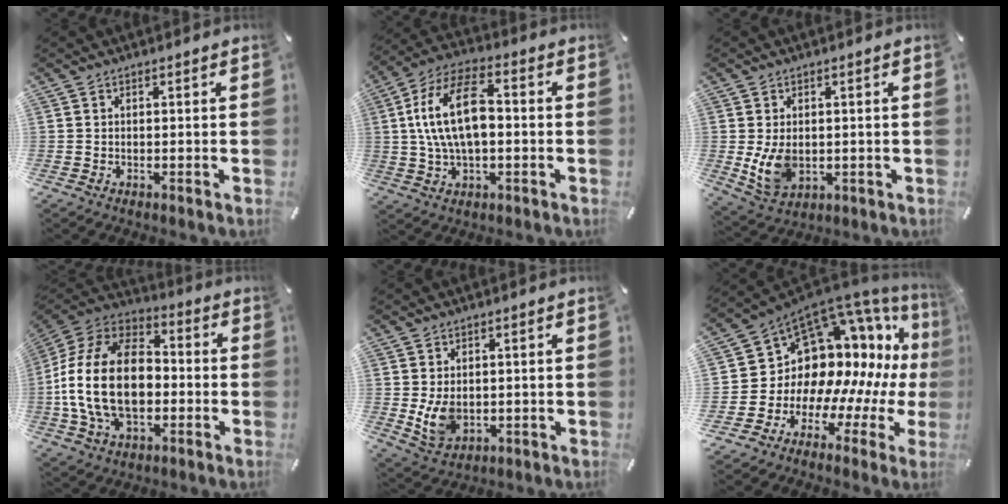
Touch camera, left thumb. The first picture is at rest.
{"total": 15.3, "force": [0.9, 8.5, 12.7], "torque": [-0.261, 0.011, 0.016]}
{"total": 7.7, "force": [0.0, 5.7, 5.1], "torque": [-0.112, -0.007, 0.000]}
{"total": 22.4, "force": [-3.3, 15.1, 16.2], "torque": [-0.339, 0.025, -0.053]}
{"total": 6.7, "force": [0.6, 5.1, 4.3], "torque": [-0.094, -0.008, 0.010]}
{"total": 15.3, "force": [5.1, 12.1, 8.0], "torque": [-0.123, -0.090, 0.110]}